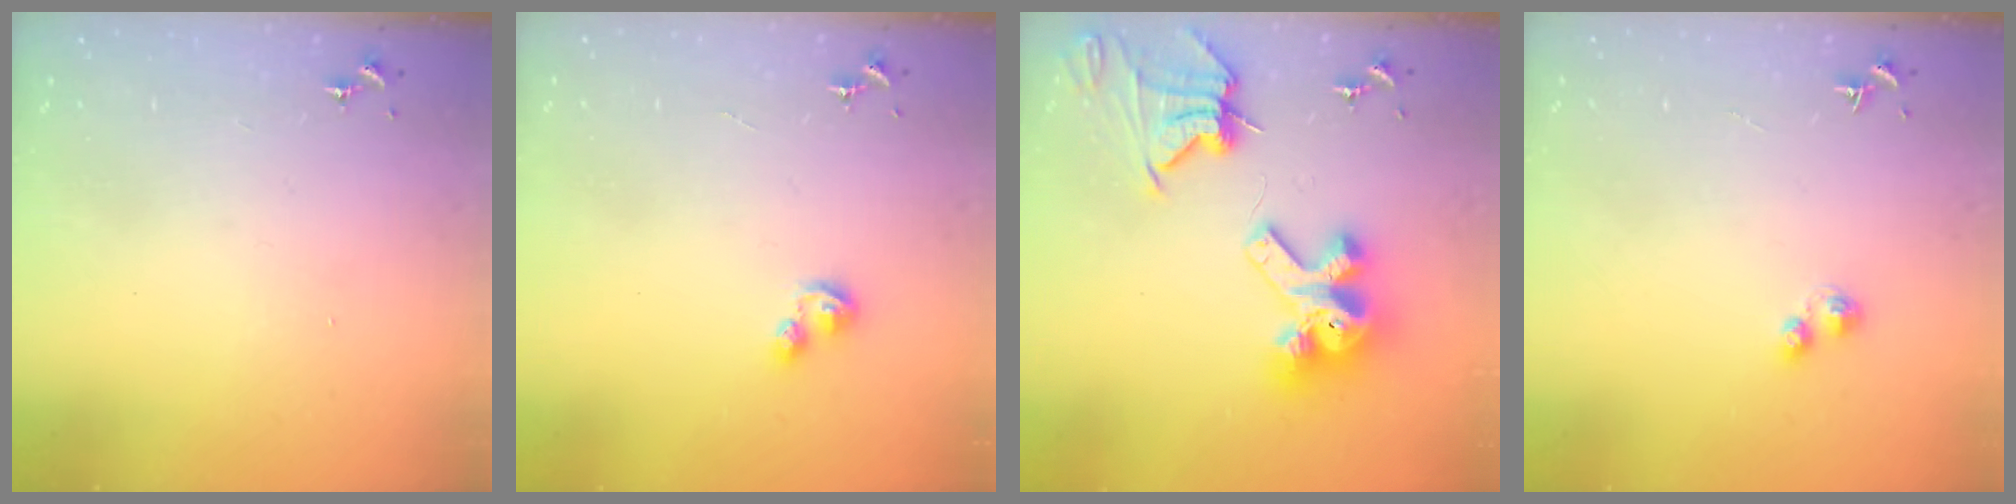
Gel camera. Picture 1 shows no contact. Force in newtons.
{"total": 3.1, "press": 3.1, "slide": 0.3}
{"total": 15.3, "press": 15.2, "slide": 0.8}
{"total": 2.4, "press": 2.4, "slide": 0.4}